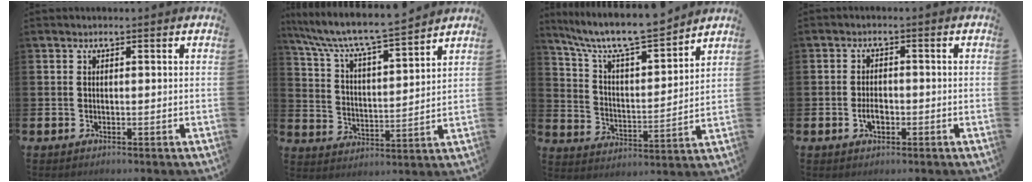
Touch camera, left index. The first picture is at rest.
{"total": 7.6, "force": [7.2, 0.4, 2.4], "torque": [-0.077, -0.060, 0.119]}
{"total": 9.3, "force": [8.6, 1.2, 3.3], "torque": [-0.090, -0.064, 0.146]}
{"total": 2.5, "force": [-0.7, 1.5, 1.9], "torque": [-0.019, -0.004, -0.017]}